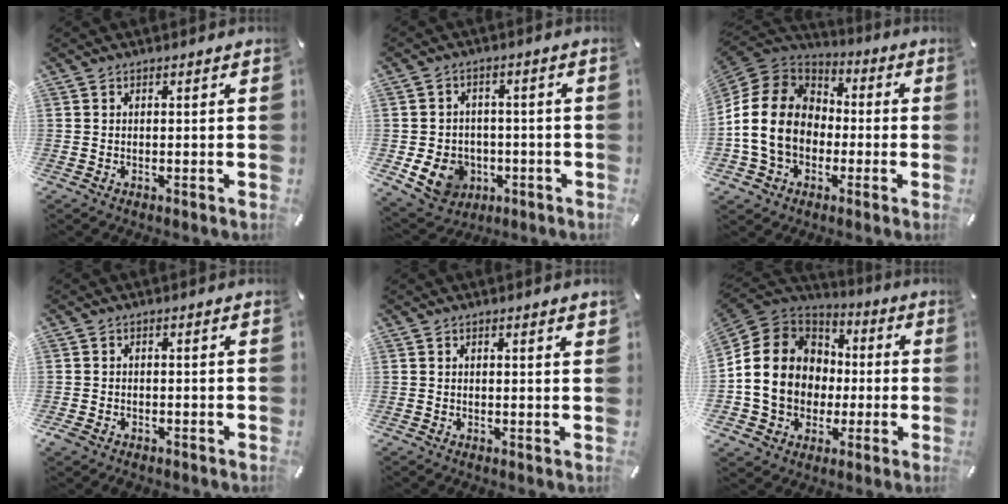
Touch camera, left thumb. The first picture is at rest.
{"total": 9.1, "force": [-2.7, 8.0, 3.4], "torque": [-0.077, 0.019, -0.047]}
{"total": 17.6, "force": [-2.9, 14.5, 9.6], "torque": [-0.209, 0.030, -0.057]}
{"total": 1.5, "force": [-1.0, 1.0, 0.5], "torque": [-0.007, 0.005, -0.020]}
{"total": 0.7, "force": [0.4, 0.1, 0.6], "torque": [-0.004, -0.004, 0.005]}
{"total": 17.5, "force": [-1.6, 15.2, 8.4], "torque": [-0.184, 0.018, -0.022]}